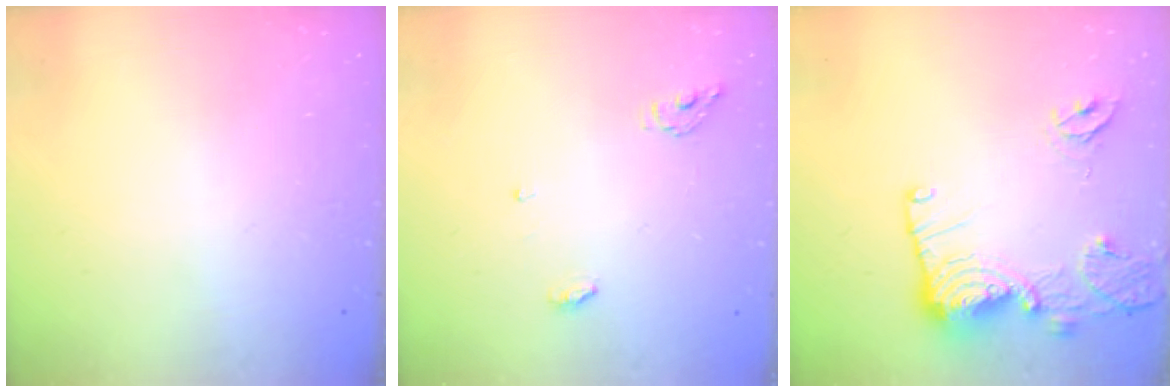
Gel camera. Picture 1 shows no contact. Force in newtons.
{"total": 4.4, "press": 4.4, "slide": 0.3}
{"total": 14.3, "press": 14.2, "slide": 1.4}